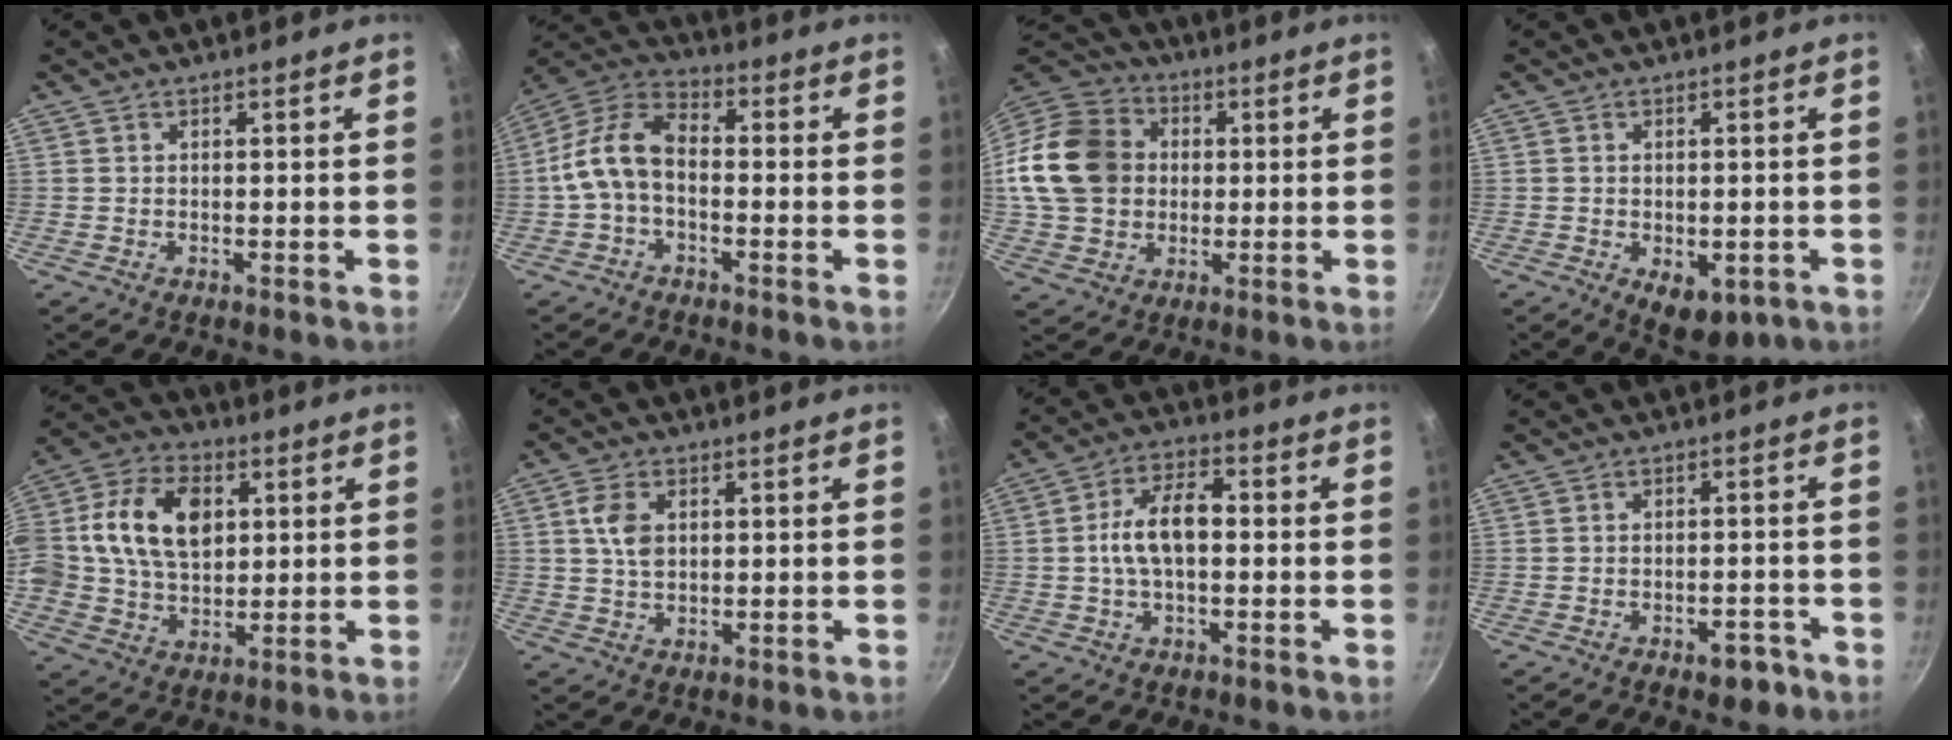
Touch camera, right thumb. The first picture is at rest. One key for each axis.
{"total": 10.4, "fx": -1.6, "fy": 6.4, "fz": 8.0, "tx": -0.147, "ty": 0.042, "tz": -0.049}
{"total": 18.7, "fx": 1.5, "fy": 15.4, "fz": 10.4, "tx": -0.178, "ty": 0.030, "tz": 0.025}
{"total": 7.1, "fx": -2.3, "fy": 4.2, "fz": 5.3, "tx": -0.052, "ty": 0.000, "tz": -0.018}
{"total": 18.3, "fx": 3.5, "fy": 12.9, "fz": 12.5, "tx": -0.212, "ty": 0.016, "tz": 0.052}
{"total": 5.8, "fx": 1.4, "fy": 3.8, "fz": 4.2, "tx": -0.074, "ty": -0.001, "tz": 0.026}
{"total": 9.8, "fx": 0.0, "fy": 5.4, "fz": 8.2, "tx": -0.132, "ty": 0.031, "tz": -0.007}
{"total": 4.2, "fx": -2.5, "fy": 2.3, "fz": 2.5, "tx": -0.018, "ty": 0.025, "tz": -0.023}